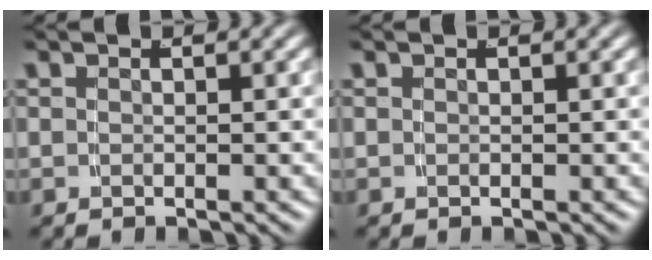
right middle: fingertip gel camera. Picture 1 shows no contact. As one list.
[{"total": 0.0}]